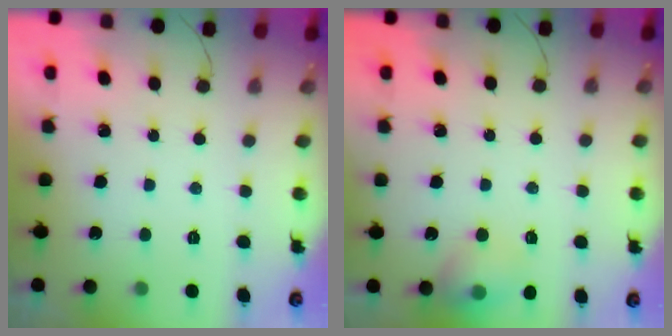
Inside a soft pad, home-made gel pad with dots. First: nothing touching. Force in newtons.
{"total": 9.6, "press": 9.4, "slide": 1.8}